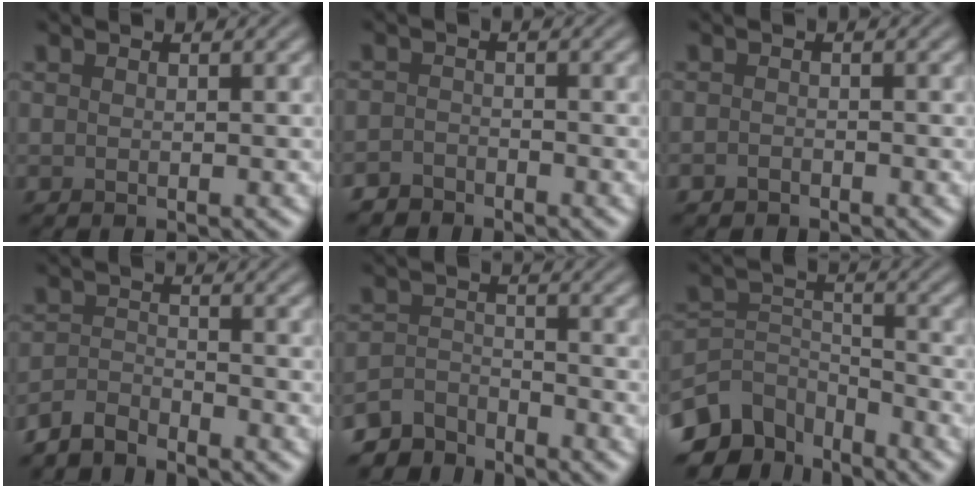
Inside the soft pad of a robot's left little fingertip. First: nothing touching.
{"total": 2.0, "force": [-1.8, 0.7, 0.0], "torque": [0.003, 0.001, -0.040]}
{"total": 0.8, "force": [-0.7, 0.4, 0.1], "torque": [0.000, -0.002, -0.013]}
{"total": 2.7, "force": [-2.6, 0.5, 0.5], "torque": [-0.012, -0.001, -0.061]}
{"total": 4.2, "force": [-4.0, 1.2, 0.3], "torque": [-0.002, 0.000, -0.083]}
{"total": 7.1, "force": [-5.5, 3.8, 2.5], "torque": [-0.040, -0.015, -0.116]}